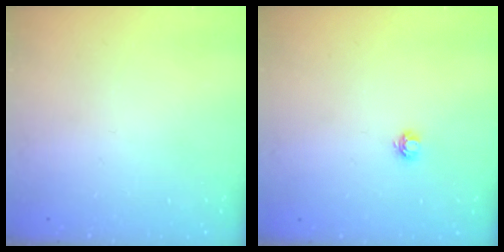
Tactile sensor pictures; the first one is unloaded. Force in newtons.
{"total": 3.9, "press": 3.9, "slide": 0.5}